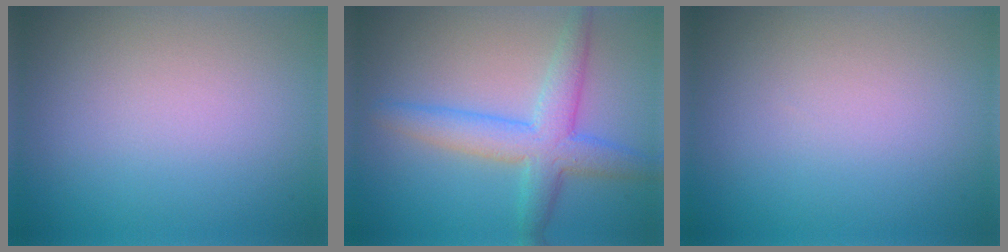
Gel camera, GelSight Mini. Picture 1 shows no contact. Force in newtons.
{"total": 4.4, "press": 4.4, "slide": 0.1}
{"total": 0.0}